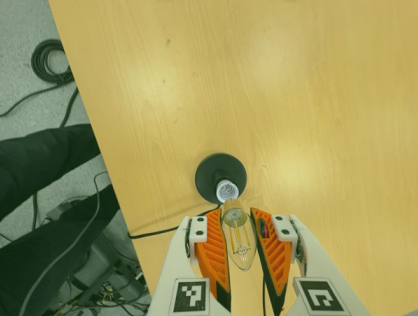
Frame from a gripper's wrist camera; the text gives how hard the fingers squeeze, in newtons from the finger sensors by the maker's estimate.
{"total": 21.3, "left": 22.8, "right": 19.9}